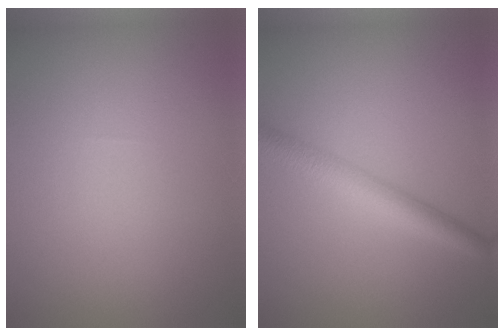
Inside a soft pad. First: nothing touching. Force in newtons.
{"total": 3.8, "press": 3.8, "slide": 0.1}